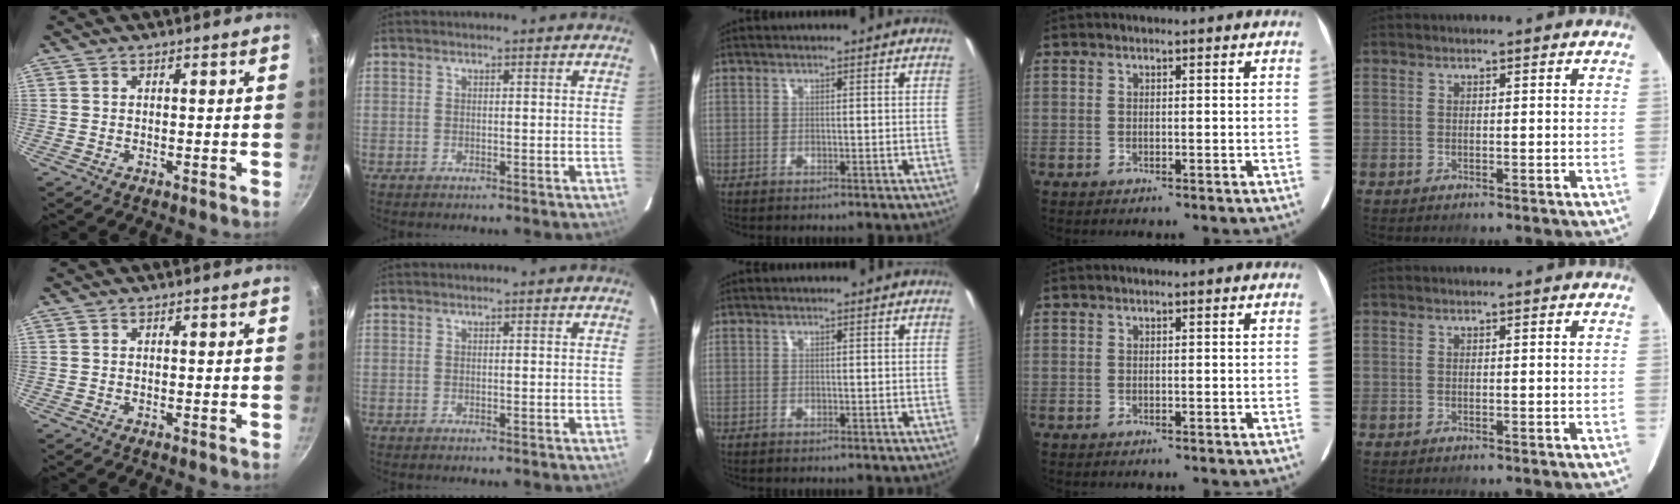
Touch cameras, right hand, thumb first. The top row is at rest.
{}